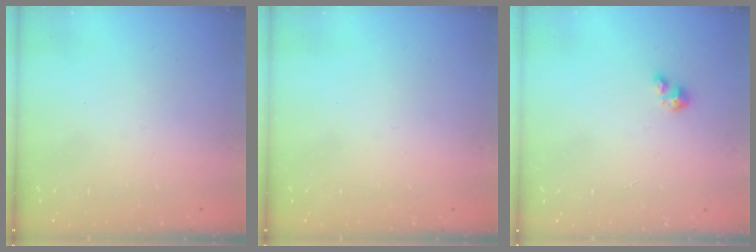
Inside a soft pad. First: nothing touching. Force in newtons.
{"total": 0.0}
{"total": 2.0, "press": 2.0, "slide": 0.2}